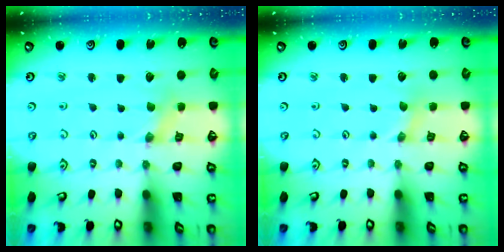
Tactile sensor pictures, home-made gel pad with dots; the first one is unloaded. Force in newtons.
{"total": 0.0}